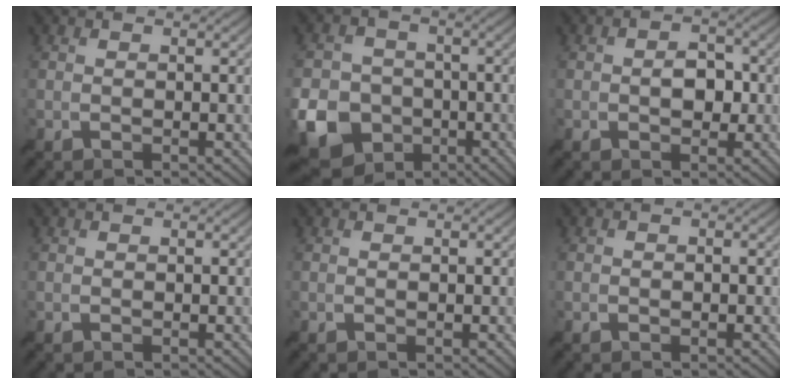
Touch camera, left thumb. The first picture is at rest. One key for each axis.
{"total": 10.9, "fx": -4.1, "fy": 8.7, "fz": 4.9, "tx": -0.138, "ty": -0.037, "tz": -0.085}
{"total": 3.1, "fx": -0.4, "fy": 2.1, "fz": 2.3, "tx": -0.040, "ty": 0.000, "tz": -0.011}
{"total": 0.0}
{"total": 0.0}
{"total": 0.8, "fx": -0.4, "fy": 0.6, "fz": 0.3, "tx": -0.004, "ty": -0.001, "tz": -0.009}